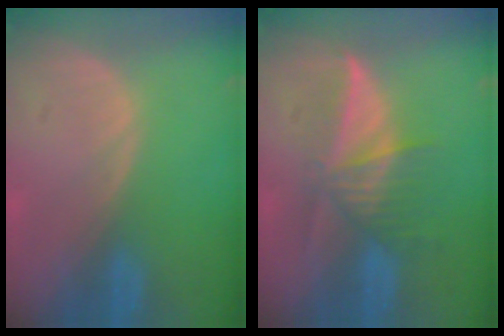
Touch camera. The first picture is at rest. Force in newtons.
{"total": 6.1, "press": 6.0, "slide": 1.2}